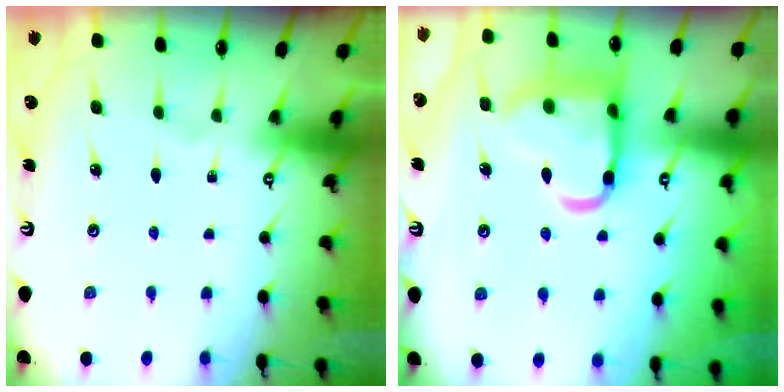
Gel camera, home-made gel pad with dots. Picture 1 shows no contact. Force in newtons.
{"total": 16.9, "press": 16.8, "slide": 1.8}